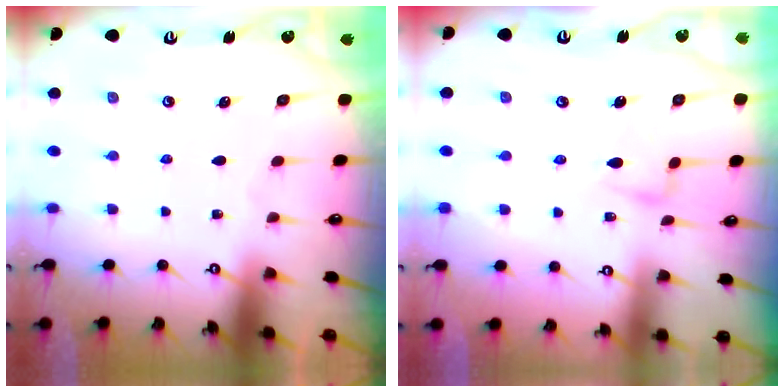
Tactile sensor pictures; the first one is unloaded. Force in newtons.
{"total": 8.8, "press": 8.8, "slide": 0.4}